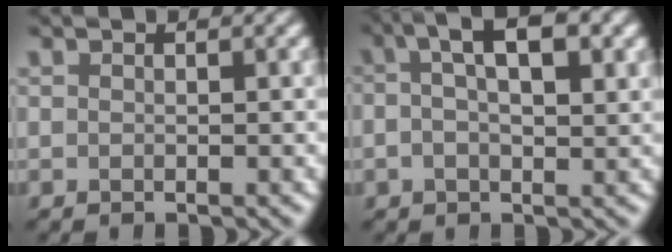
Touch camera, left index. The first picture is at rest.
{"total": 6.3, "force": [1.9, 2.6, 5.4], "torque": [-0.086, 0.015, 0.023]}